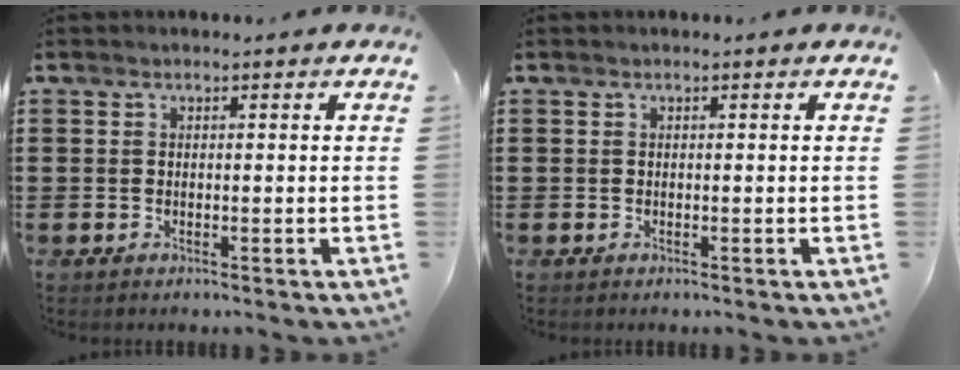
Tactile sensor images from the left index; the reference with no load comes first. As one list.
[{"total": 0.0}]